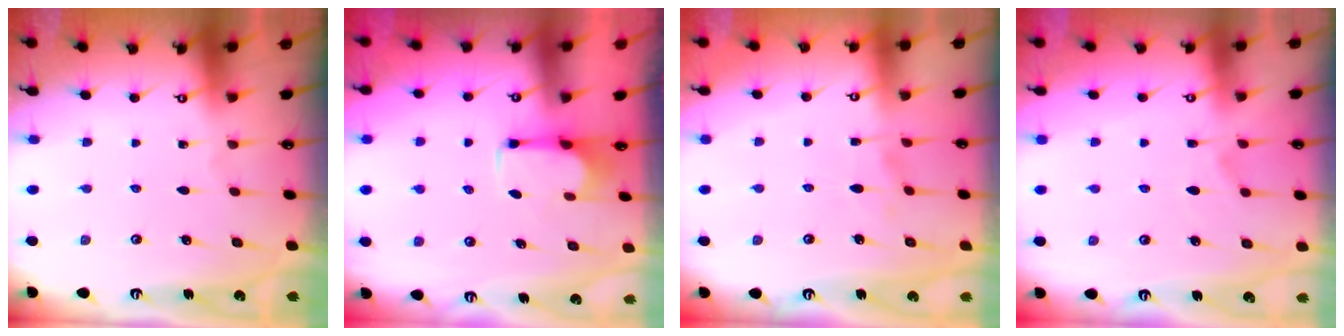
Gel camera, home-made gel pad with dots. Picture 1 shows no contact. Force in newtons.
{"total": 2.8, "press": 2.7, "slide": 0.9}
{"total": 2.1, "press": 1.9, "slide": 0.9}
{"total": 2.1, "press": 1.8, "slide": 1.2}